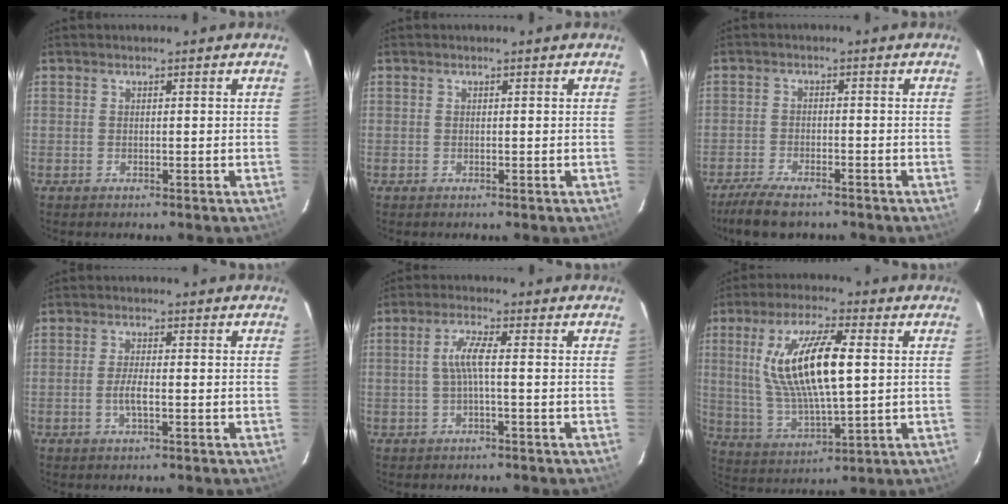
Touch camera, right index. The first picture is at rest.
{"total": 0.0}
{"total": 7.7, "force": [-6.4, 2.0, 3.8], "torque": [-0.097, -0.019, -0.114]}
{"total": 2.8, "force": [-1.0, 0.5, 2.6], "torque": [-0.053, -0.004, -0.019]}
{"total": 3.8, "force": [-0.5, 0.0, 3.7], "torque": [-0.077, 0.004, -0.007]}
{"total": 16.1, "force": [3.0, 4.5, 15.1], "torque": [-0.293, 0.002, 0.068]}